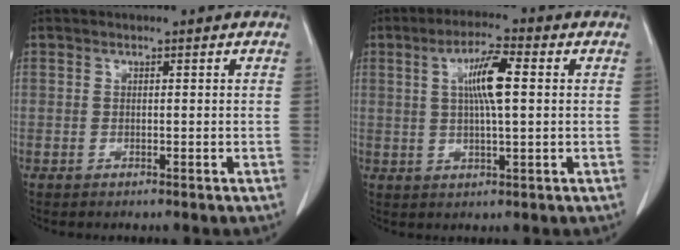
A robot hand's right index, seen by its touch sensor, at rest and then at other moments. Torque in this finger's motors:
{"motor_torque": [0.43, 0.01, 0.29, 0.07]}